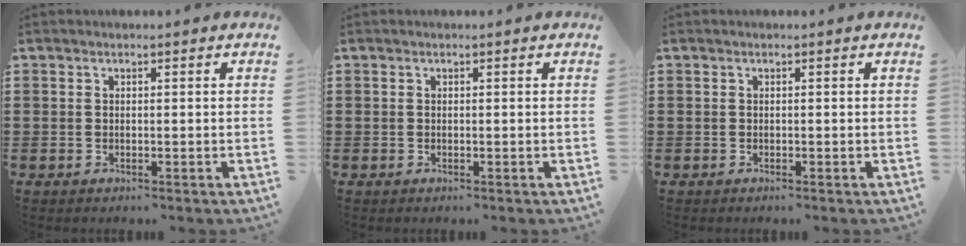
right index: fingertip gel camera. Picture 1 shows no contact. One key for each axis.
{"total": 0.0}
{"total": 0.0}